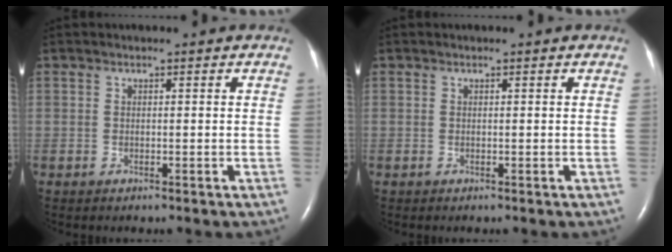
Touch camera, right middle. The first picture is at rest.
{"total": 0.0}